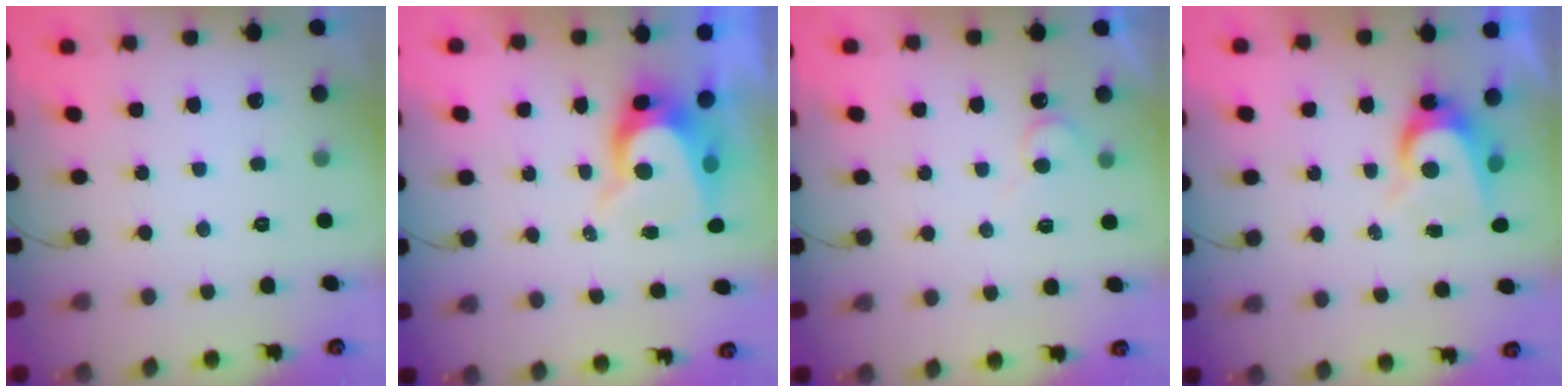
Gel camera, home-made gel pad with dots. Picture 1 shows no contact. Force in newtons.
{"total": 9.4, "press": 9.4, "slide": 0.9}
{"total": 5.0, "press": 4.9, "slide": 0.4}
{"total": 7.4, "press": 7.4, "slide": 0.2}